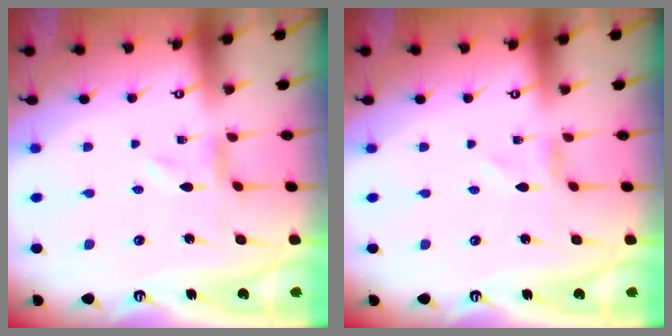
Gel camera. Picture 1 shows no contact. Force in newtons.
{"total": 1.2, "press": 1.2, "slide": 0.2}